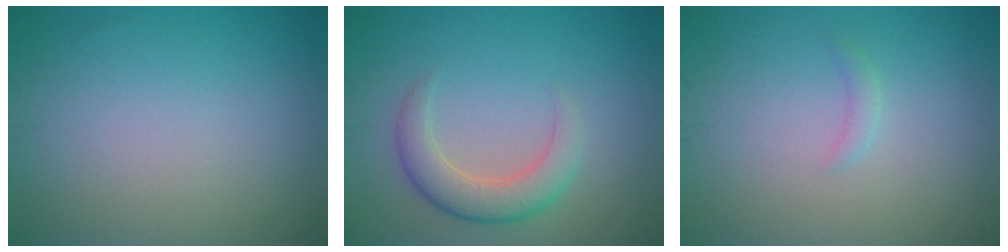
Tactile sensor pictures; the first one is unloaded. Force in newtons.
{"total": 3.8, "press": 3.8, "slide": 0.4}
{"total": 0.8, "press": 0.8, "slide": 0.1}